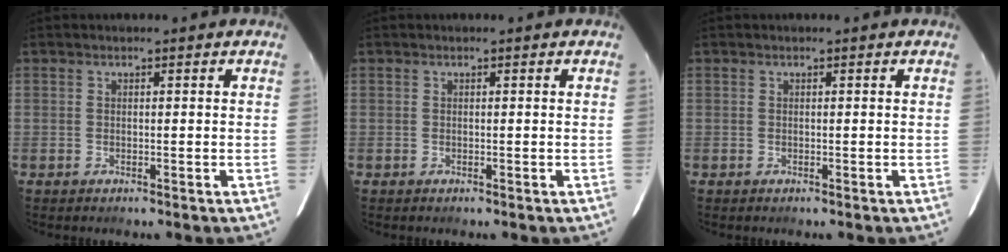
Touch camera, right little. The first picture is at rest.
{"total": 0.0}
{"total": 0.0}